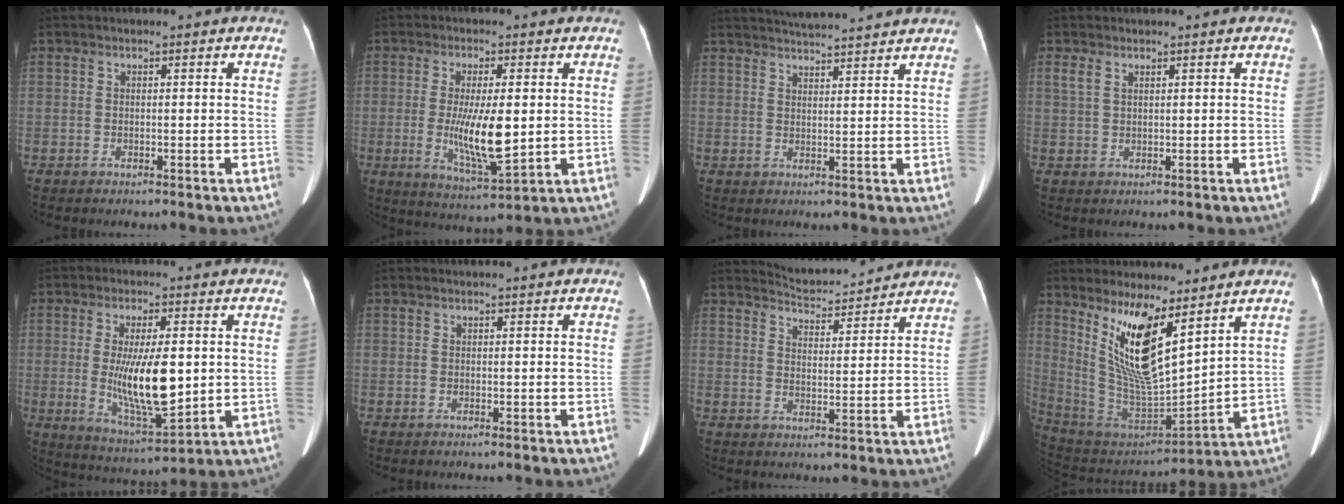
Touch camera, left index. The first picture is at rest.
{"total": 9.2, "force": [-0.2, 1.9, 9.0], "torque": [-0.169, -0.022, -0.002]}
{"total": 9.8, "force": [9.3, -0.3, 3.2], "torque": [-0.058, 0.023, 0.129]}
{"total": 1.6, "force": [1.0, 0.7, 1.1], "torque": [-0.031, 0.013, 0.027]}
{"total": 11.7, "force": [0.1, 3.0, 11.3], "torque": [-0.209, -0.018, 0.009]}
{"total": 0.0}
{"total": 7.6, "force": [7.5, 0.6, 0.5], "torque": [-0.019, 0.010, 0.113]}
{"total": 13.7, "force": [7.7, 3.3, 10.8], "torque": [-0.214, -0.014, 0.158]}